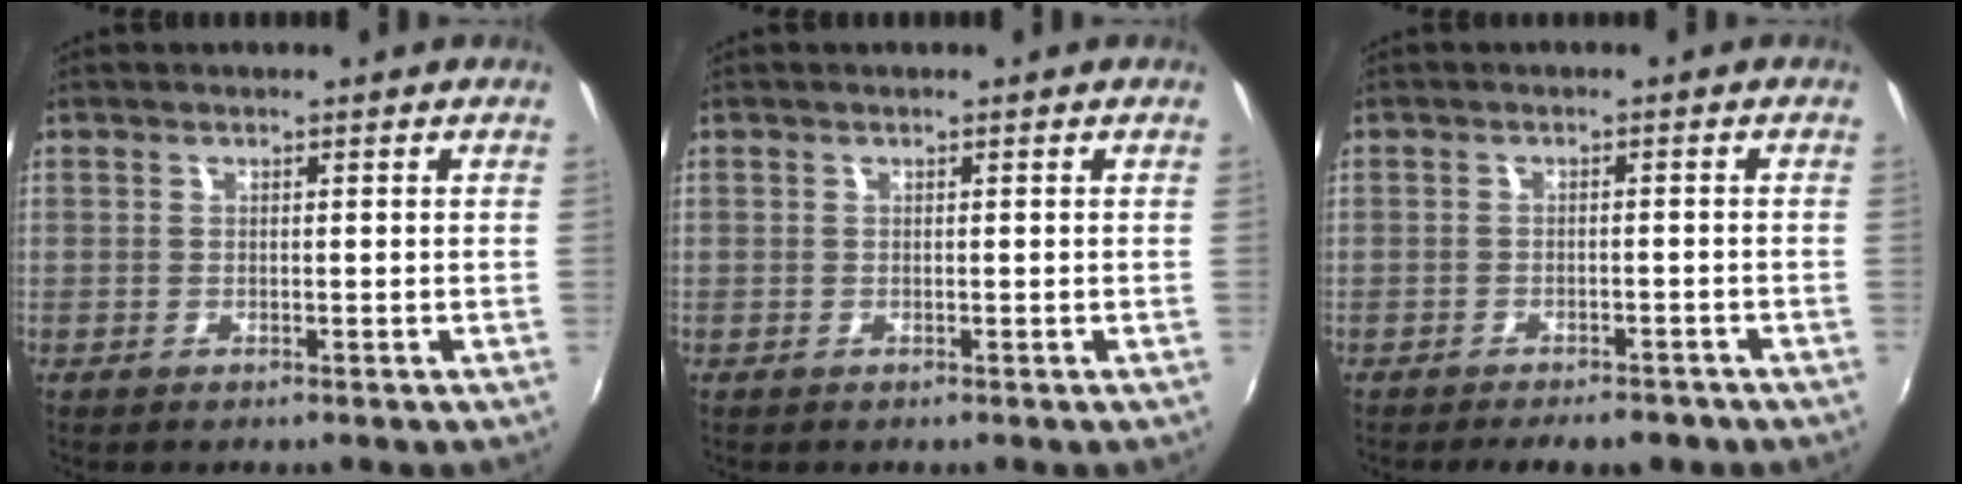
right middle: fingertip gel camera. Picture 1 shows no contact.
{"total": 0.0}
{"total": 6.8, "force": [-5.6, 2.4, 3.1], "torque": [-0.071, -0.010, -0.074]}